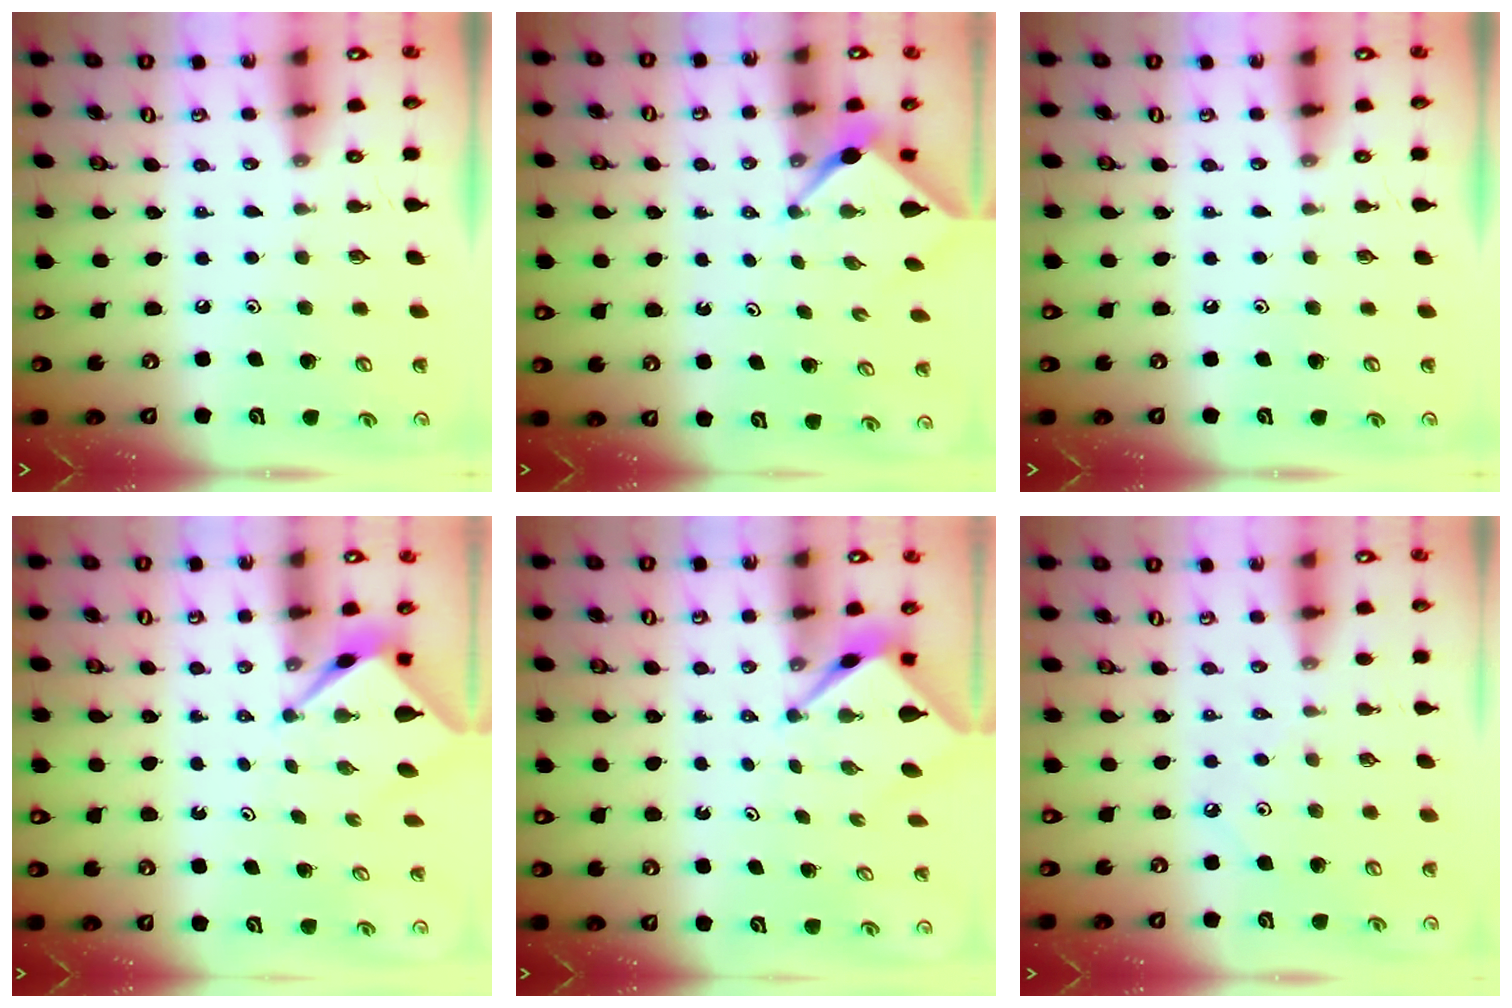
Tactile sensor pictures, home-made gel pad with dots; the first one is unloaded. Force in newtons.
{"total": 2.4, "press": 2.4, "slide": 0.4}
{"total": 0.0}
{"total": 2.6, "press": 2.6, "slide": 0.1}
{"total": 2.6, "press": 2.6, "slide": 0.1}
{"total": 3.3, "press": 3.3, "slide": 0.5}